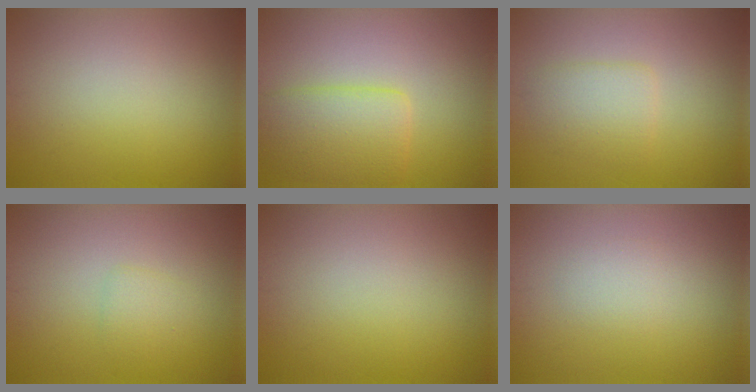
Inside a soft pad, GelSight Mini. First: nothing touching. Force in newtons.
{"total": 4.2, "press": 4.2, "slide": 0.3}
{"total": 2.4, "press": 2.3, "slide": 0.5}
{"total": 1.1, "press": 1.1, "slide": 0.1}
{"total": 0.0}
{"total": 1.1, "press": 1.1, "slide": 0.1}